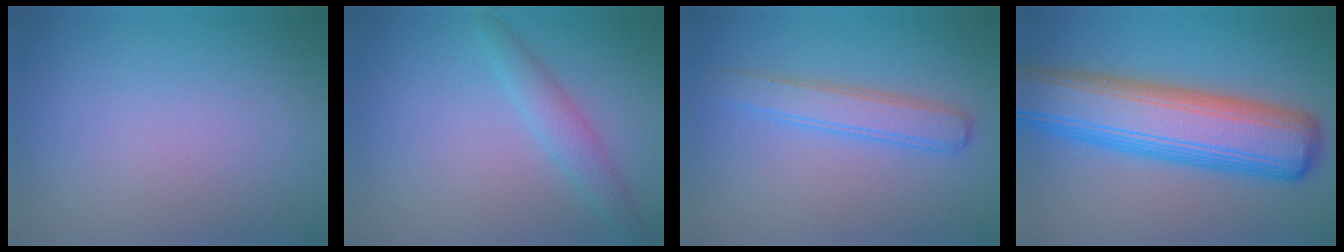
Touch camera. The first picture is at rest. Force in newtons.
{"total": 2.2, "press": 2.2, "slide": 0.1}
{"total": 2.9, "press": 2.9, "slide": 0.1}
{"total": 10.8, "press": 10.8, "slide": 0.5}